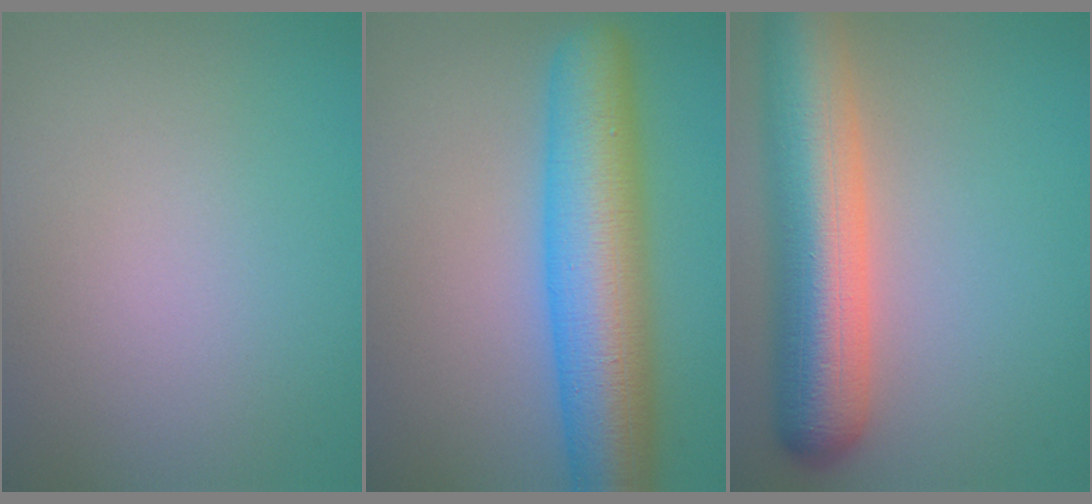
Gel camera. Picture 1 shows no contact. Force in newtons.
{"total": 9.4, "press": 9.4, "slide": 0.2}
{"total": 10.1, "press": 10.1, "slide": 0.6}